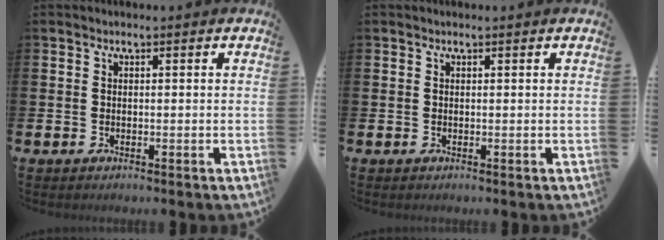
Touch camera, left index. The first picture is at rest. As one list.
[{"total": 0.0}]